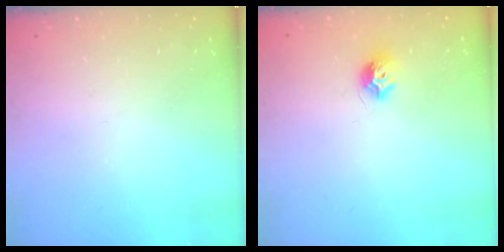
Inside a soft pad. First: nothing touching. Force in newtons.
{"total": 7.6, "press": 7.6, "slide": 0.2}